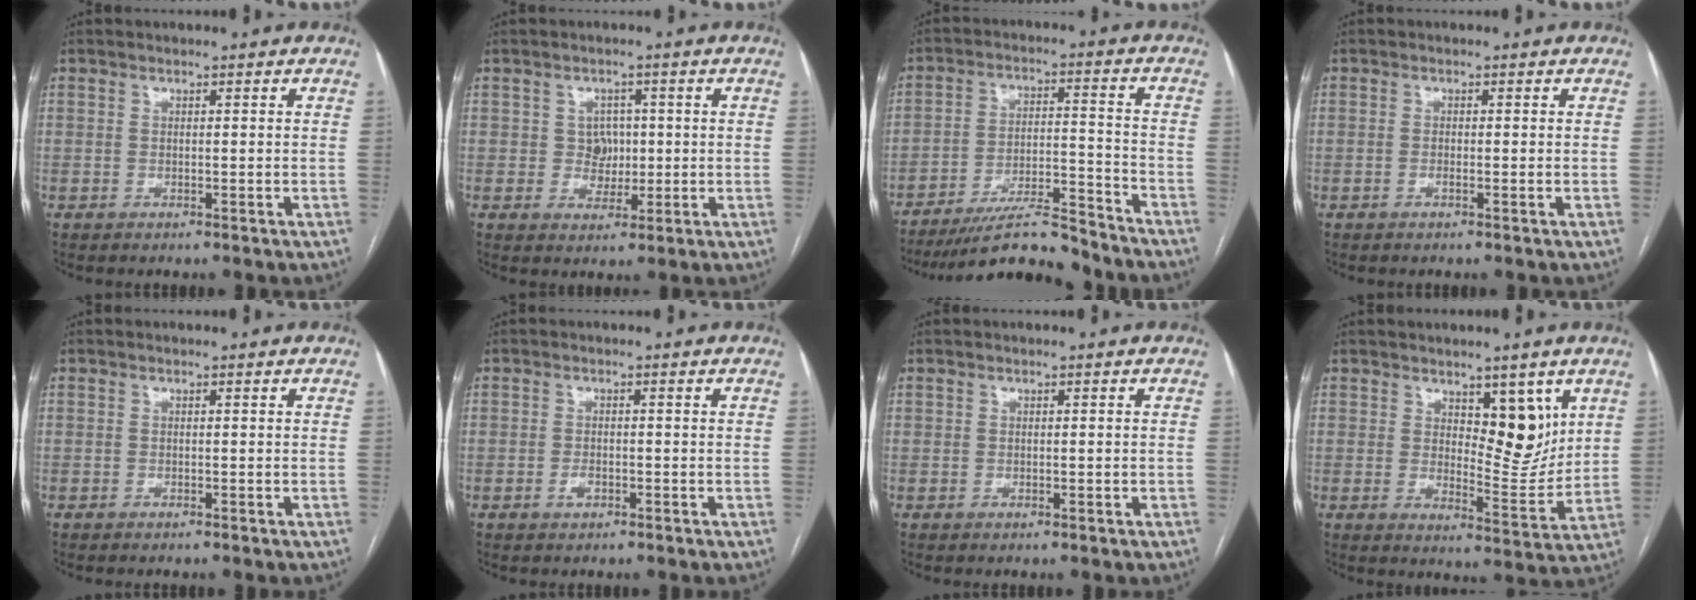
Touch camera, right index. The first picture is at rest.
{"total": 3.5, "force": [0.3, 3.3, 1.2], "torque": [-0.012, 0.009, 0.011]}
{"total": 13.7, "force": [-12.5, 0.6, 5.5], "torque": [-0.088, 0.006, -0.207]}
{"total": 0.6, "force": [-0.2, 0.0, 0.6], "torque": [-0.013, 0.001, 0.000]}
{"total": 0.0}
{"total": 1.4, "force": [-0.7, 0.8, 1.0], "torque": [-0.019, 0.001, -0.011]}
{"total": 0.0}
{"total": 8.1, "force": [4.0, 3.2, 6.2], "torque": [-0.083, -0.008, 0.067]}